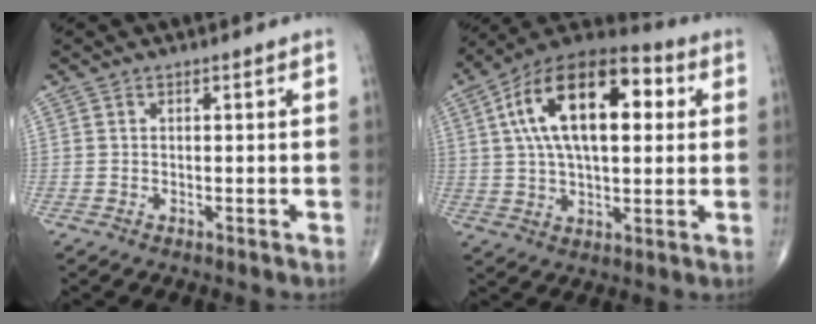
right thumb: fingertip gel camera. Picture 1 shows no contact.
{"total": 21.4, "force": [5.0, 10.7, 17.8], "torque": [-0.285, 0.020, 0.070]}